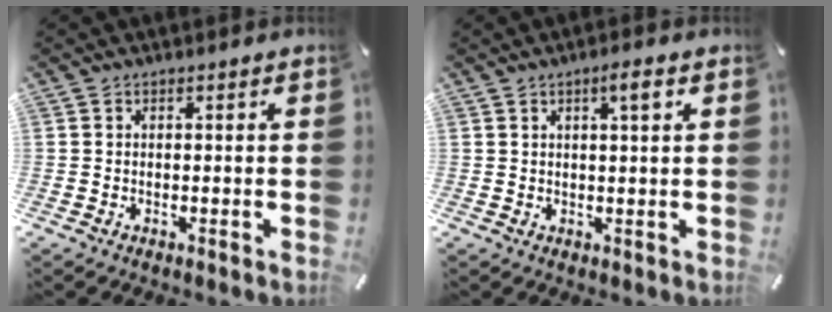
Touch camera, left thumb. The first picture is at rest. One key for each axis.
{"total": 3.7, "fx": 1.6, "fy": 0.7, "fz": 3.2, "tx": -0.050, "ty": -0.003, "tz": 0.021}